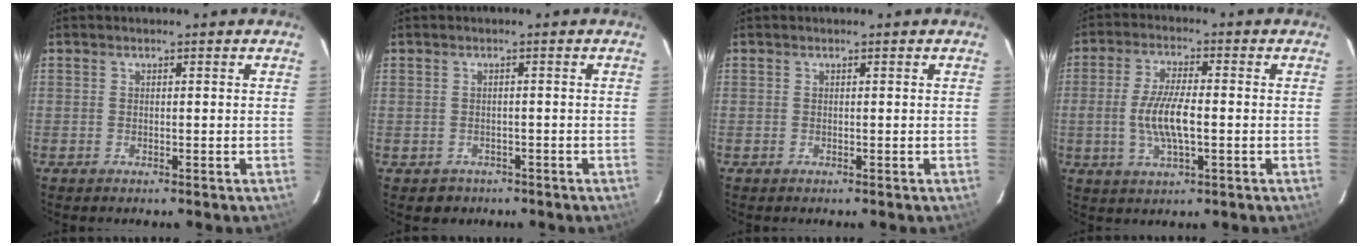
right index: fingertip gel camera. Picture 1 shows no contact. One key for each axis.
{"total": 2.8, "fx": -1.3, "fy": 2.4, "fz": 0.1, "tx": -0.006, "ty": 0.007, "tz": -0.014}
{"total": 0.0}
{"total": 8.7, "fx": -1.2, "fy": 2.8, "fz": 8.1, "tx": -0.164, "ty": -0.001, "tz": -0.022}